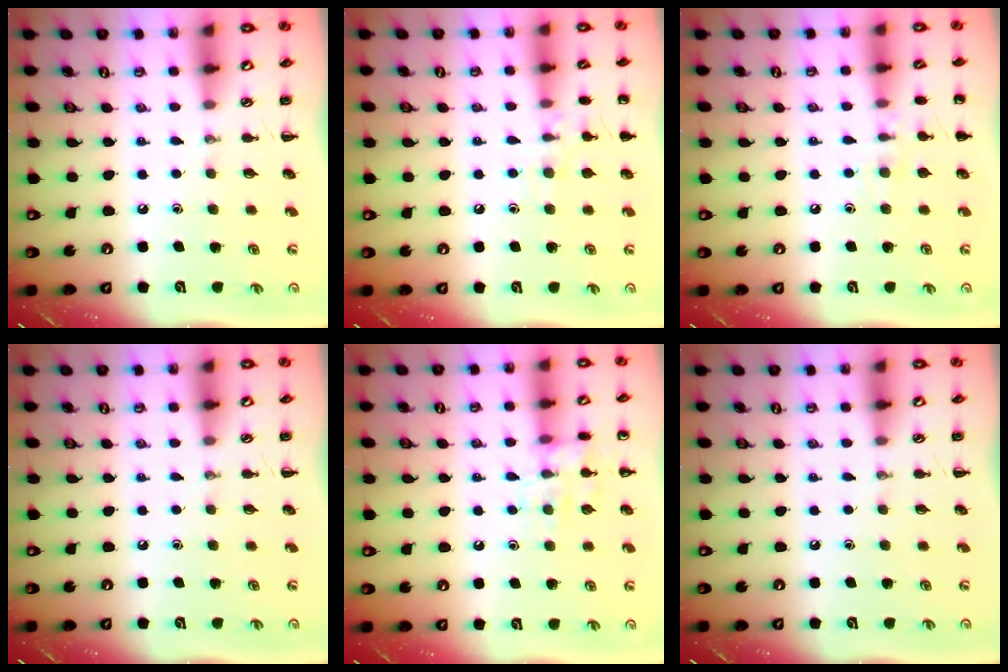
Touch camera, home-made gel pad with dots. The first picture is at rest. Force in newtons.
{"total": 8.6, "press": 8.3, "slide": 2.1}
{"total": 8.2, "press": 7.9, "slide": 2.1}
{"total": 0.0}
{"total": 10.0, "press": 10.0, "slide": 0.4}
{"total": 0.0}